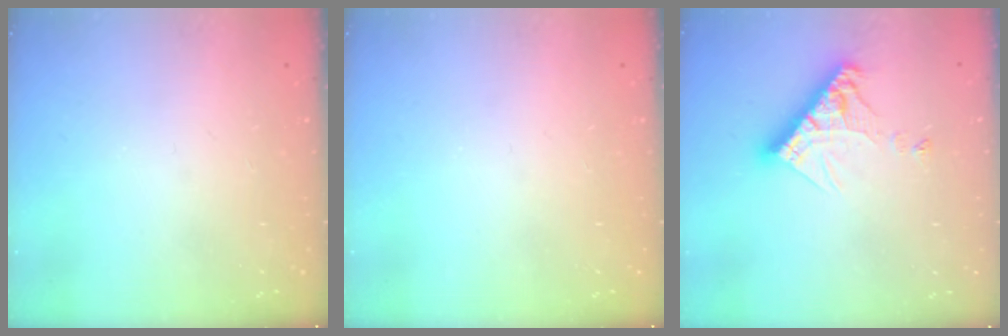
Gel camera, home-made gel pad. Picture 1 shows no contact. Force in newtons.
{"total": 0.0}
{"total": 11.3, "press": 11.2, "slide": 1.0}